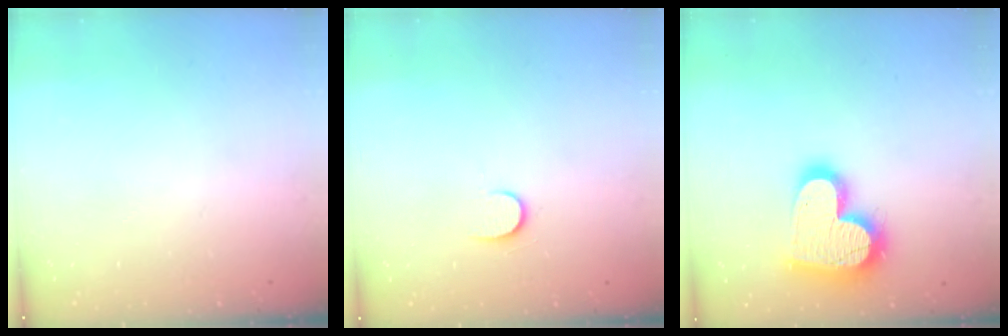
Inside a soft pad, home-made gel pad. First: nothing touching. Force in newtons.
{"total": 7.0, "press": 7.0, "slide": 0.8}
{"total": 18.8, "press": 18.7, "slide": 1.6}